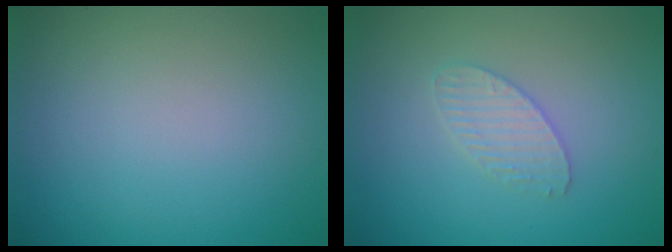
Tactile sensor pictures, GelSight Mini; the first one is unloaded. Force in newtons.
{"total": 2.0, "press": 2.0, "slide": 0.1}